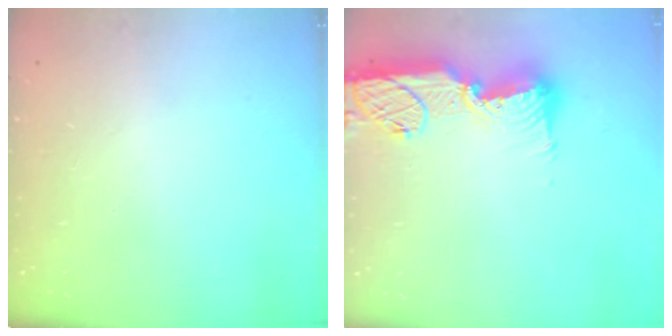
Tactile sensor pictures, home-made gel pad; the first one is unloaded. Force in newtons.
{"total": 17.3, "press": 17.2, "slide": 1.5}